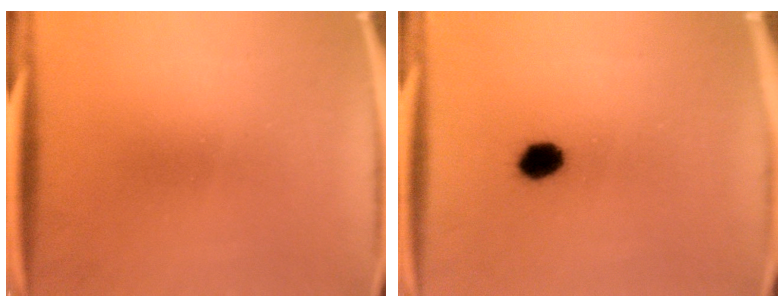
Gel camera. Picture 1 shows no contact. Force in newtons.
{"total": 4.4}